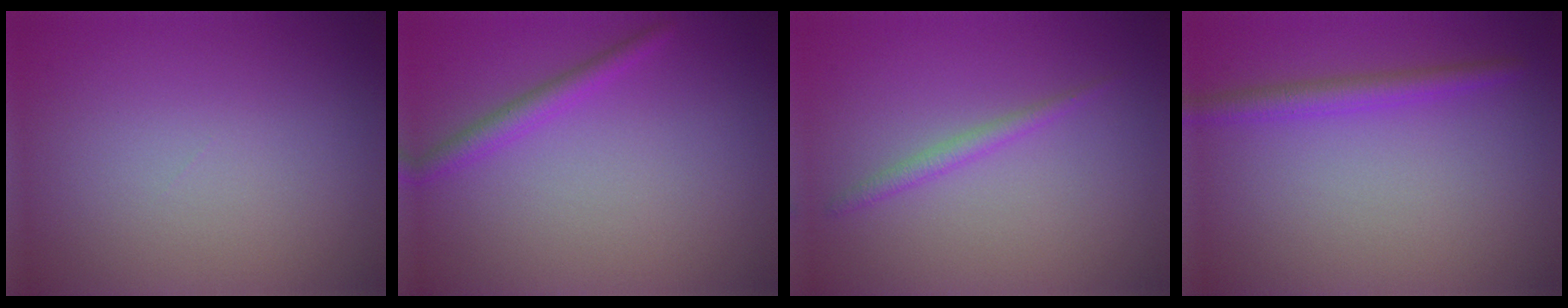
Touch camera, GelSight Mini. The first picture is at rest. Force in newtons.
{"total": 1.8, "press": 1.8, "slide": 0.1}
{"total": 1.2, "press": 1.2, "slide": 0.0}
{"total": 2.2, "press": 2.2, "slide": 0.2}